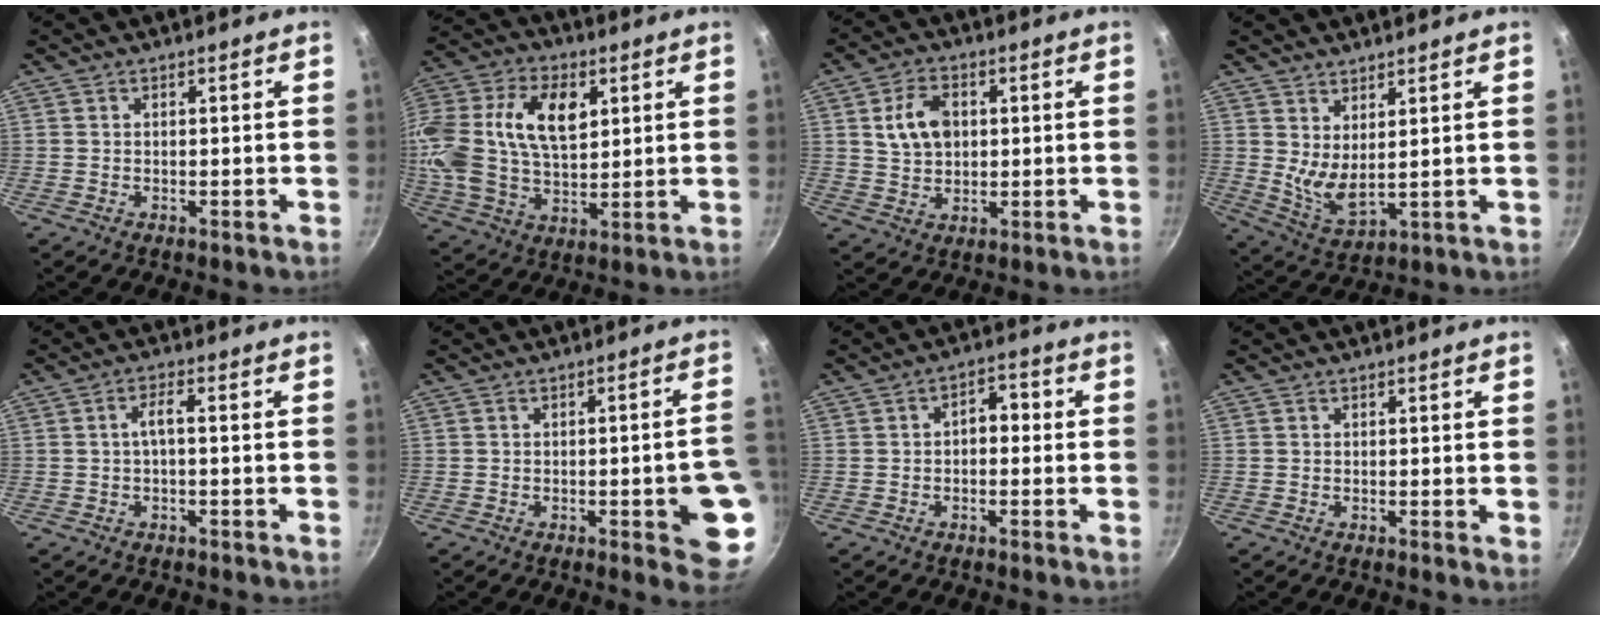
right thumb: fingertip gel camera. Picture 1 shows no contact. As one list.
[{"total": 22.1, "force": [5.2, 13.9, 16.5], "torque": [-0.340, 0.016, 0.089]}, {"total": 8.2, "force": [1.6, 5.8, 5.5], "torque": [-0.084, 0.005, 0.028]}, {"total": 6.7, "force": [3.5, 2.5, 5.2], "torque": [-0.084, -0.045, 0.069]}, {"total": 2.7, "force": [-0.4, 0.7, 2.5], "torque": [-0.057, 0.016, -0.009]}, {"total": 10.5, "force": [-2.7, 2.6, 9.8], "torque": [-0.086, 0.020, -0.029]}, {"total": 4.1, "force": [-0.2, 2.7, 3.1], "torque": [-0.021, 0.016, -0.012]}, {"total": 0.9, "force": [0.3, 0.3, 0.9], "torque": [-0.011, -0.002, 0.001]}]